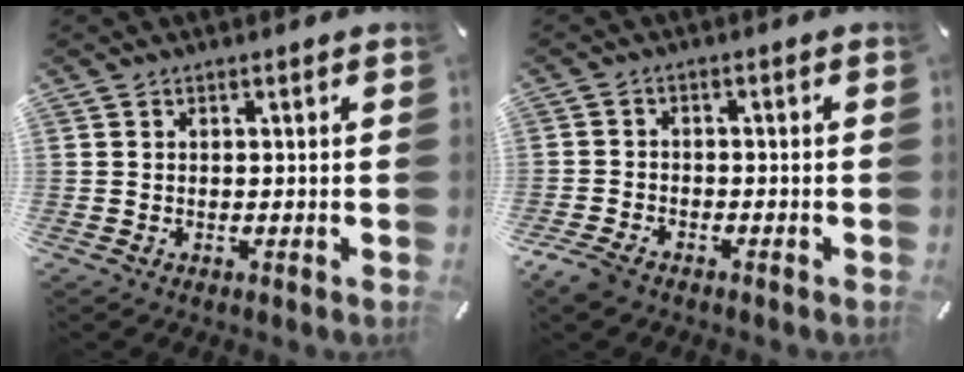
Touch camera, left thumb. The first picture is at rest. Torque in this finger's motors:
{"motor_torque": [-0.01, 0.25, 0.23, 0.20, 0.07]}